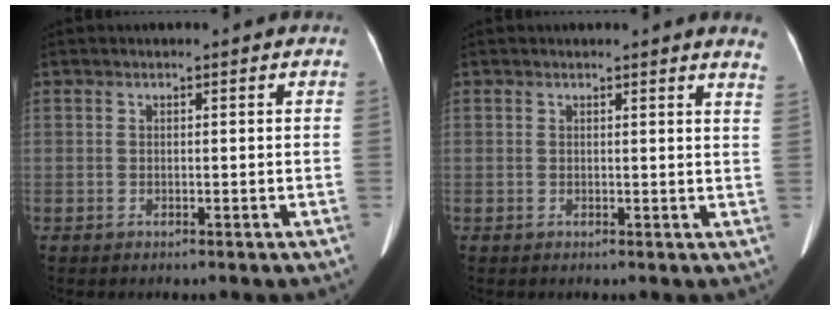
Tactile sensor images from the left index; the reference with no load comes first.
{"total": 3.6, "force": [3.4, -0.2, 1.3], "torque": [-0.016, -0.017, 0.014]}